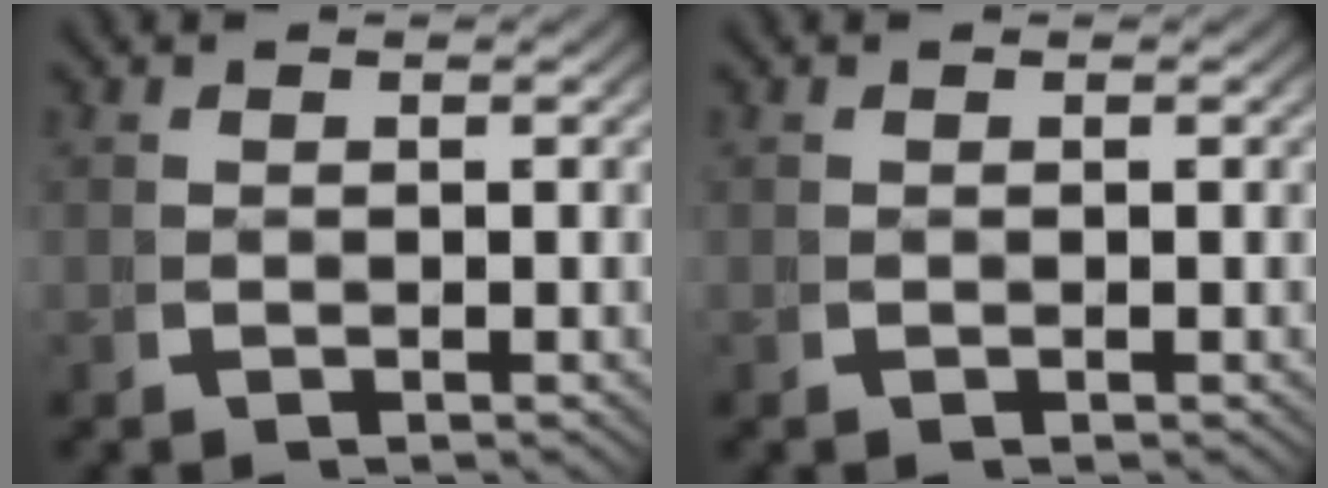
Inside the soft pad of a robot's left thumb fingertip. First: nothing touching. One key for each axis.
{"total": 0.0}